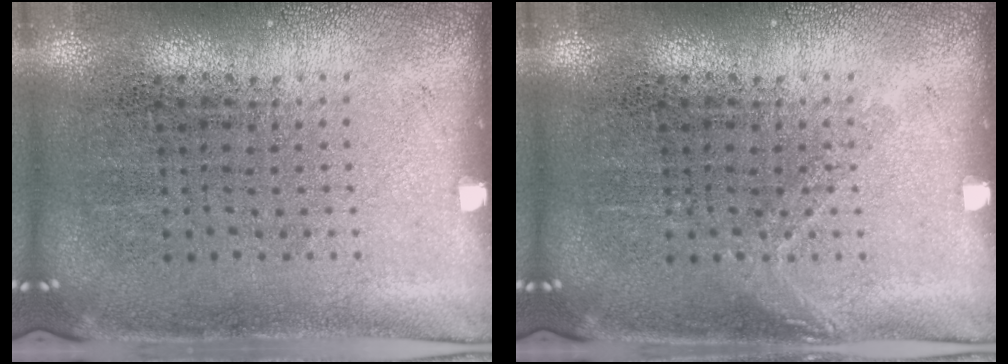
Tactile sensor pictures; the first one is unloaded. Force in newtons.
{"total": 0.9, "press": 0.8, "slide": 0.3}